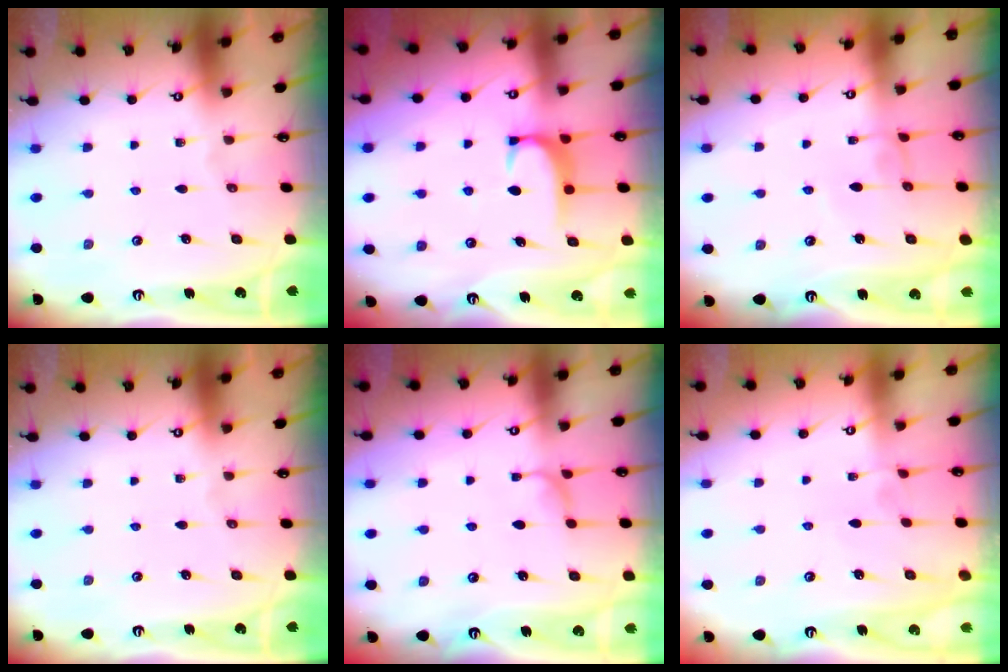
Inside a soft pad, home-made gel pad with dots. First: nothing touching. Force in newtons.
{"total": 1.6, "press": 1.5, "slide": 0.5}
{"total": 2.9, "press": 2.9, "slide": 0.1}
{"total": 0.0}
{"total": 2.3, "press": 2.3, "slide": 0.4}
{"total": 4.4, "press": 4.4, "slide": 0.1}